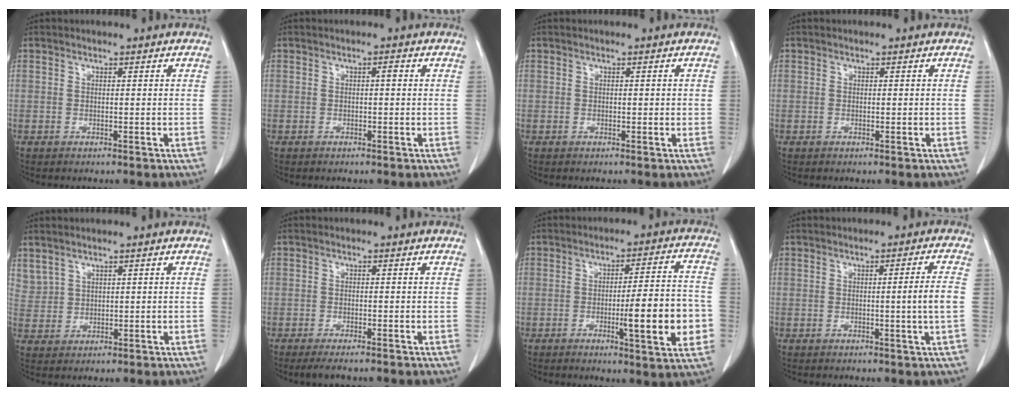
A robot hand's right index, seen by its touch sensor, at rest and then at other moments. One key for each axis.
{"total": 0.8, "fx": 0.0, "fy": 0.2, "fz": 0.7, "tx": -0.009, "ty": 0.002, "tz": 0.000}
{"total": 0.9, "fx": 0.0, "fy": 0.3, "fz": 0.8, "tx": -0.008, "ty": 0.001, "tz": 0.001}
{"total": 0.0}
{"total": 3.5, "fx": 2.6, "fy": 2.2, "fz": 0.8, "tx": -0.016, "ty": 0.007, "tz": 0.065}
{"total": 3.9, "fx": -3.2, "fy": 0.6, "fz": 2.2, "tx": -0.028, "ty": -0.007, "tz": -0.048}
{"total": 12.4, "fx": -3.1, "fy": 1.0, "fz": 12.0, "tx": -0.163, "ty": -0.001, "tz": -0.044}
{"total": 4.0, "fx": -0.5, "fy": -1.1, "fz": 3.8, "tx": -0.054, "ty": -0.005, "tz": -0.007}